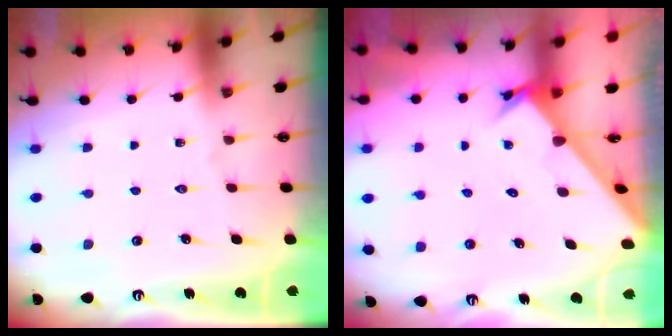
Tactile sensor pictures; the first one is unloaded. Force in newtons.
{"total": 2.4, "press": 2.4, "slide": 0.1}